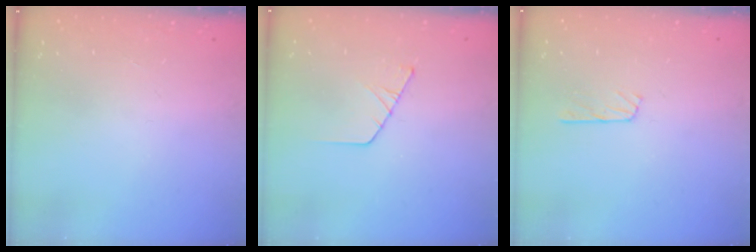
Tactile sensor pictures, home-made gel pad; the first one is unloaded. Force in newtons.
{"total": 3.3, "press": 3.3, "slide": 0.3}
{"total": 3.6, "press": 3.6, "slide": 0.3}